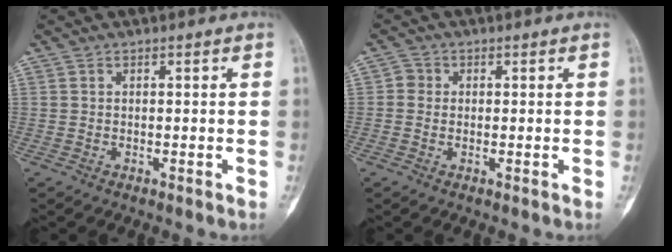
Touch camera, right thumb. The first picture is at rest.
{"total": 0.7, "force": [0.2, 0.6, 0.4], "torque": [-0.002, 0.001, 0.000]}